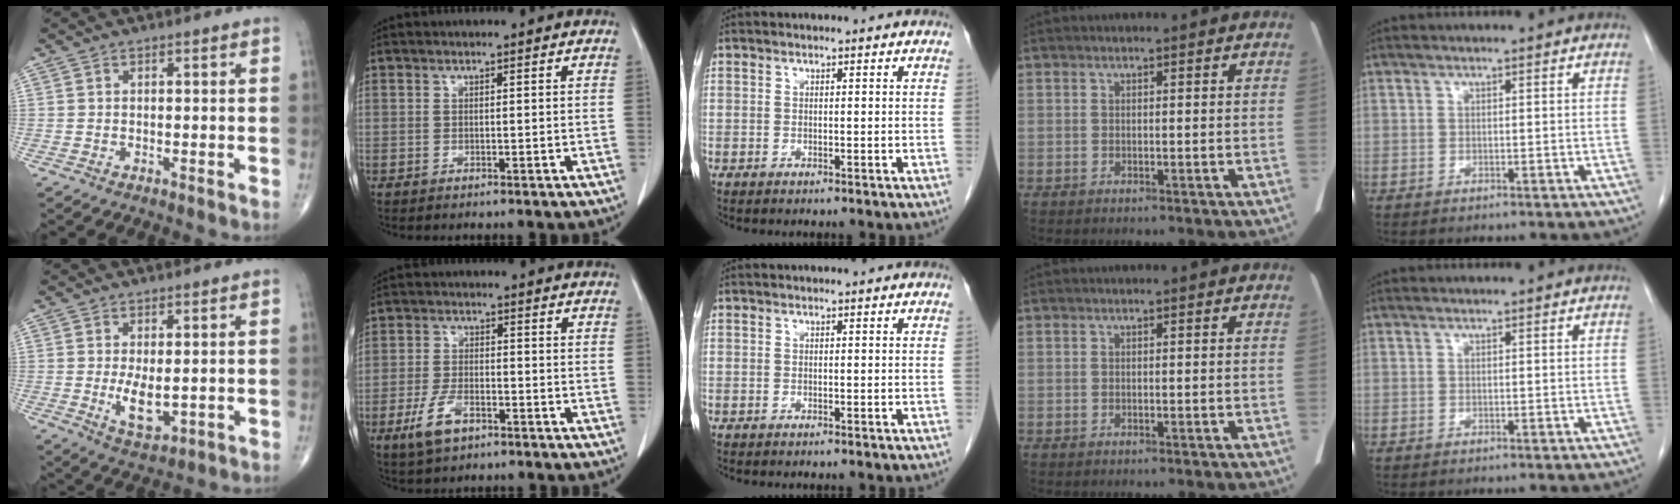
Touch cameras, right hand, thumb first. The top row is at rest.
{"thumb": {"total": 5.8, "force": [-0.3, 2.6, 5.2], "torque": [-0.087, -0.017, 0.006]}, "index": {"total": 5.8, "force": [-3.2, 2.5, 4.1], "torque": [-0.088, -0.005, -0.054]}}